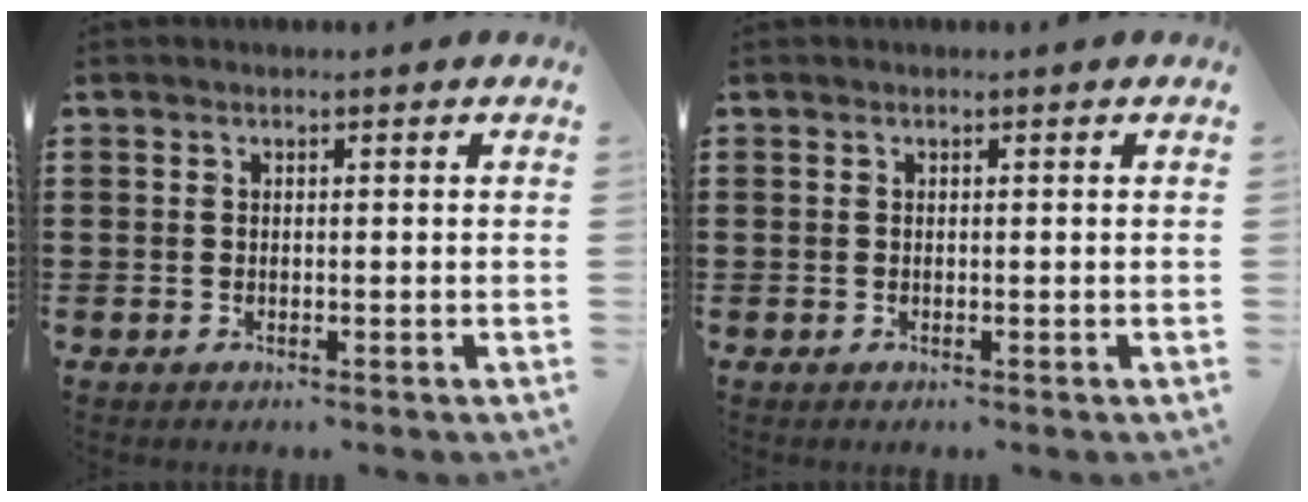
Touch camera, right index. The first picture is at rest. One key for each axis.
{"total": 0.0}